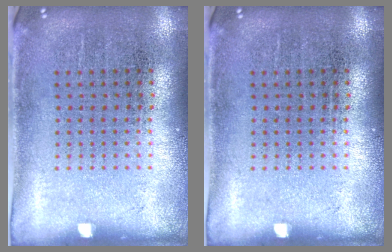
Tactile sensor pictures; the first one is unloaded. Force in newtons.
{"total": 0.0}